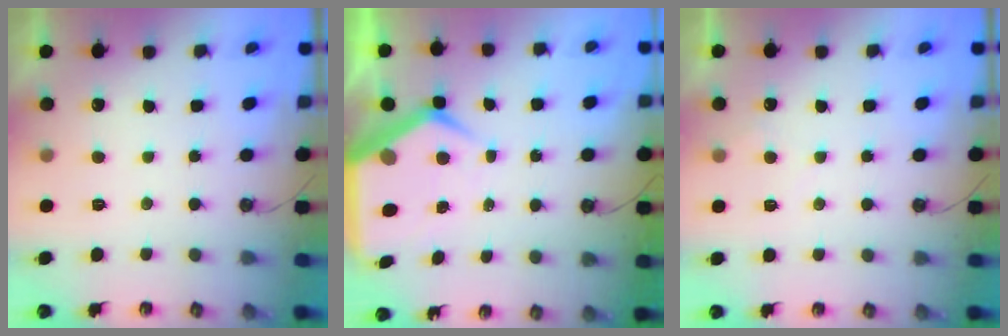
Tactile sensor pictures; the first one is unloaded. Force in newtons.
{"total": 10.4, "press": 10.3, "slide": 1.3}
{"total": 2.2, "press": 2.2, "slide": 0.3}